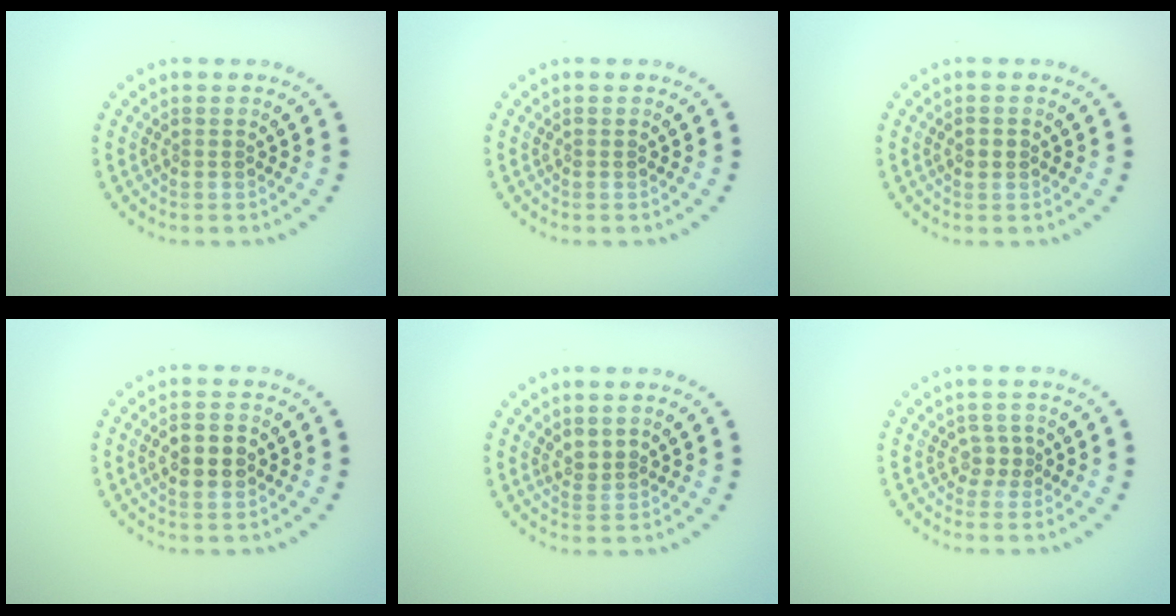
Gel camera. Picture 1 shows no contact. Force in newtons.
{"total": 0.0}
{"total": 1.1, "press": 1.1, "slide": 0.1}
{"total": 3.1, "press": 3.0, "slide": 0.2}
{"total": 1.5, "press": 1.2, "slide": 0.8}
{"total": 1.4, "press": 1.0, "slide": 1.0}